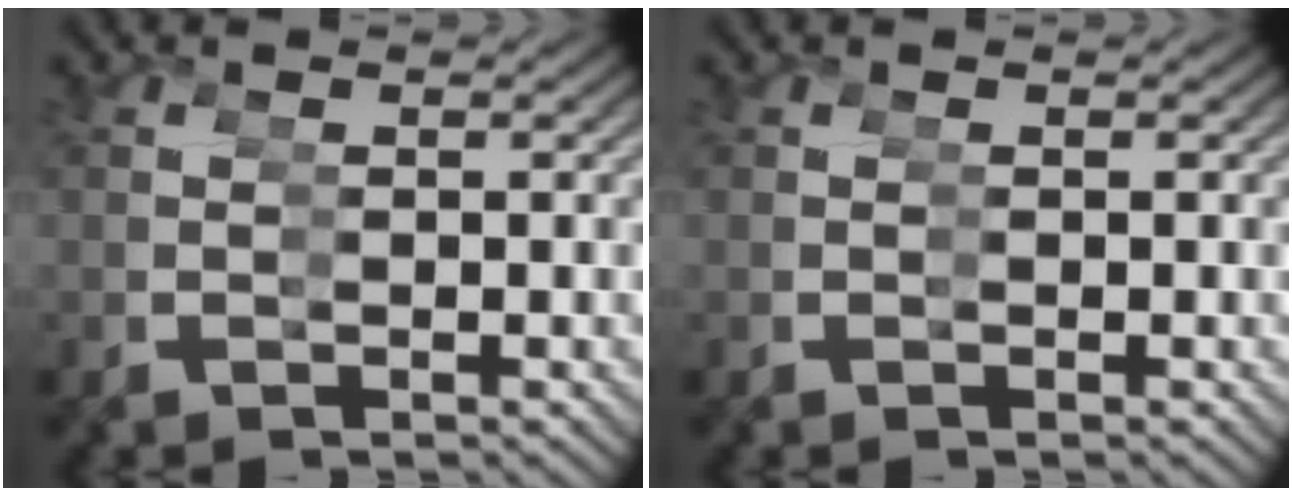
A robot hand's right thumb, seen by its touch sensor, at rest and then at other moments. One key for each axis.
{"total": 0.0}